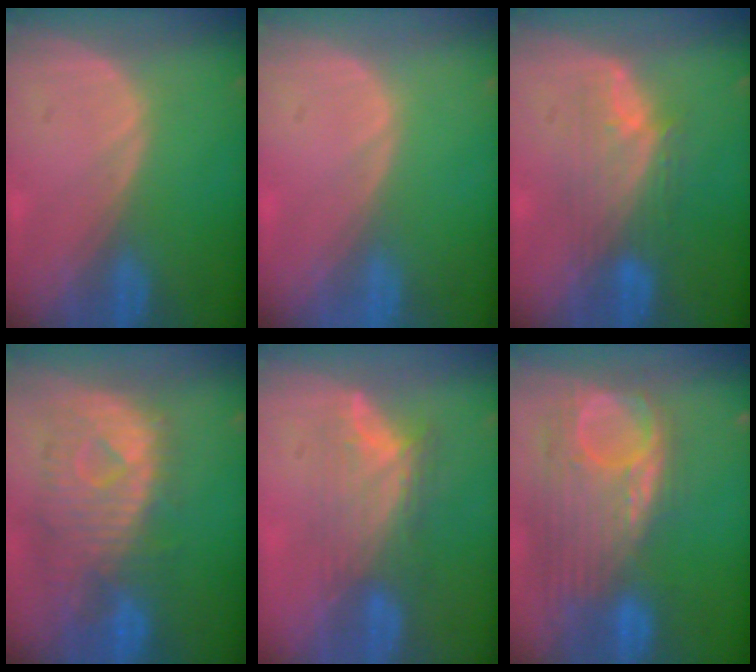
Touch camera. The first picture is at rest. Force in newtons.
{"total": 0.0}
{"total": 5.7, "press": 5.6, "slide": 0.6}
{"total": 10.6, "press": 9.5, "slide": 4.7}
{"total": 7.0, "press": 6.4, "slide": 2.8}
{"total": 11.9, "press": 10.4, "slide": 5.8}